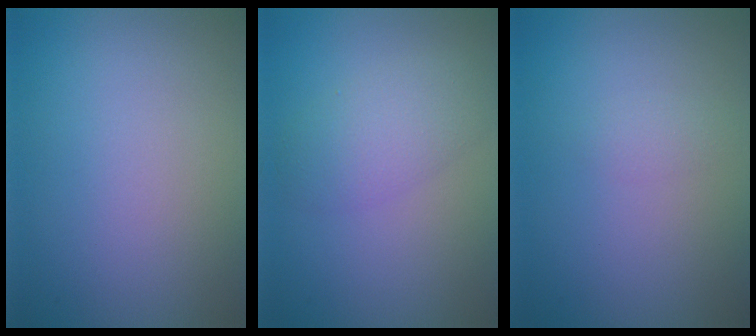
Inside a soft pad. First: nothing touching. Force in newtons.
{"total": 3.5, "press": 3.5, "slide": 0.1}
{"total": 0.9, "press": 0.9, "slide": 0.0}